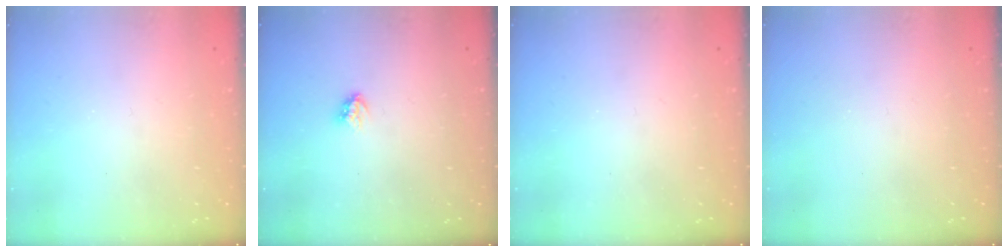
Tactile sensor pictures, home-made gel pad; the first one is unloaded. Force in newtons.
{"total": 3.0, "press": 2.9, "slide": 0.4}
{"total": 0.0}
{"total": 0.0}